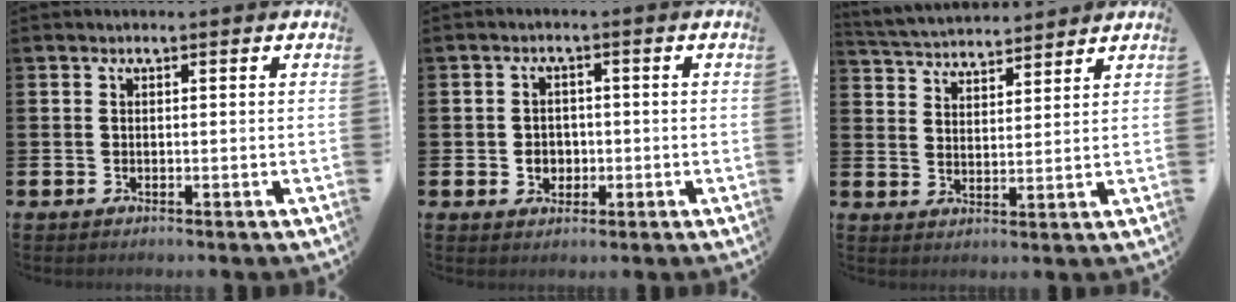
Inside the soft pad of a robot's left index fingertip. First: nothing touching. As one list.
[{"total": 2.6, "force": [-0.4, 2.4, 0.9], "torque": [-0.003, -0.001, -0.018]}, {"total": 4.2, "force": [4.2, 0.7, -0.2], "torque": [-0.016, -0.027, 0.073]}]